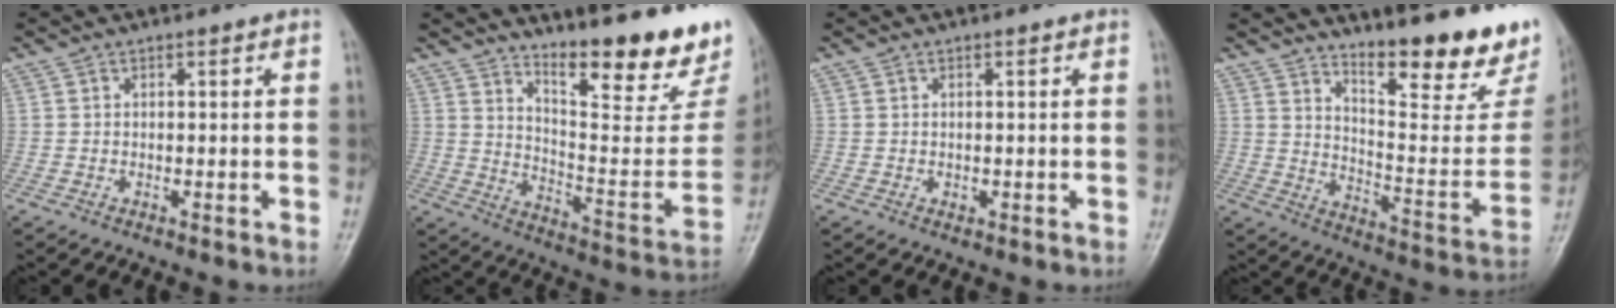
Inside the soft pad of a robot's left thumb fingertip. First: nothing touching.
{"total": 21.9, "force": [17.1, 4.6, 12.9], "torque": [-0.153, -0.135, 0.243]}
{"total": 0.6, "force": [0.2, 0.4, 0.4], "torque": [-0.001, -0.001, 0.003]}
{"total": 21.0, "force": [16.0, 4.8, 12.7], "torque": [-0.145, -0.125, 0.229]}